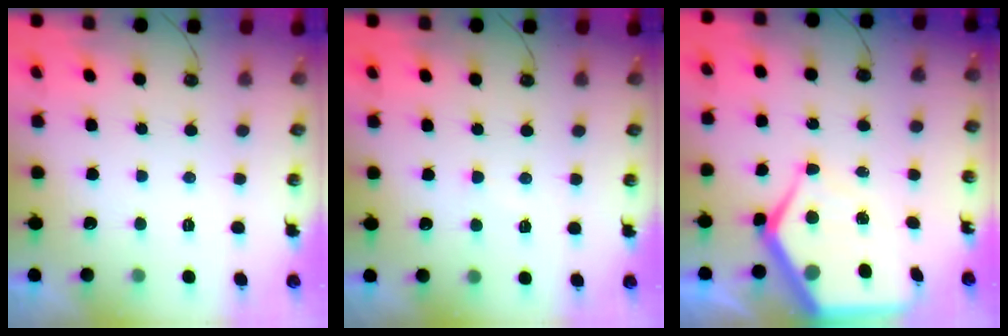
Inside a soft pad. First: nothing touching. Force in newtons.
{"total": 2.7, "press": 2.7, "slide": 0.4}
{"total": 12.6, "press": 12.5, "slide": 1.3}